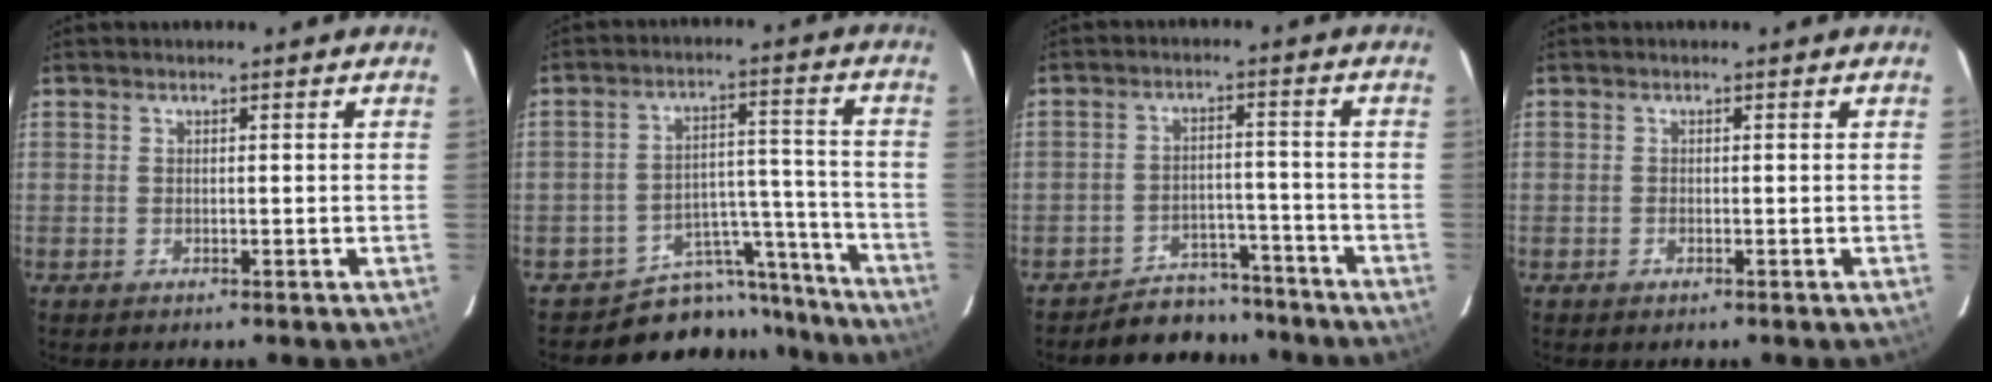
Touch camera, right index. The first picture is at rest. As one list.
[{"total": 11.6, "force": [-10.7, 4.6, -0.3], "torque": [0.031, 0.075, -0.150]}, {"total": 7.6, "force": [-6.8, 3.3, -0.3], "torque": [0.018, 0.027, -0.104]}, {"total": 0.5, "force": [-0.3, 0.2, 0.3], "torque": [-0.007, 0.000, -0.003]}]